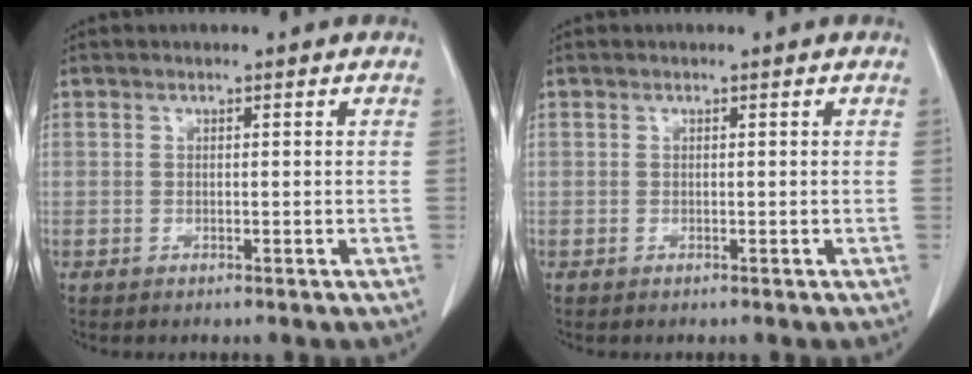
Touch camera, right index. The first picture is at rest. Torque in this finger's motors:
{"motor_torque": [0.00, 0.00, 0.00, 0.00]}